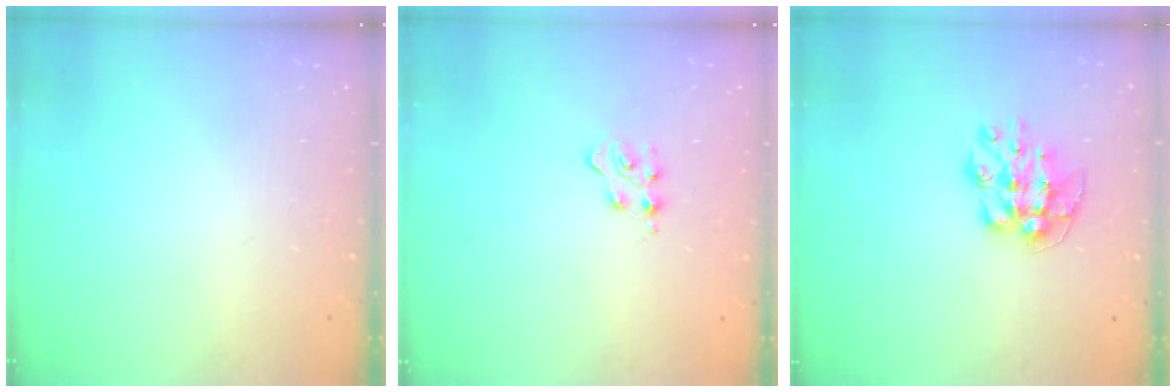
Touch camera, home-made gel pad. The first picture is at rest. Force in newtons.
{"total": 3.4, "press": 3.3, "slide": 0.4}
{"total": 9.5, "press": 9.5, "slide": 0.3}